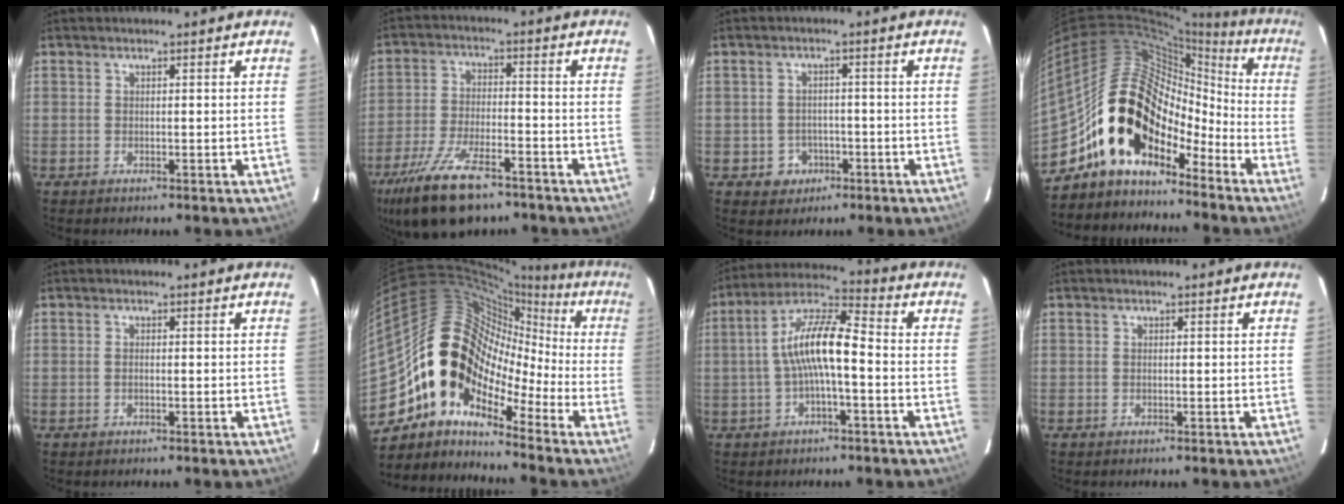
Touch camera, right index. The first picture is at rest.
{"total": 16.5, "force": [-11.5, 6.2, 10.0], "torque": [-0.220, -0.033, -0.203]}
{"total": 4.5, "force": [-1.8, 4.1, 0.6], "torque": [-0.025, 0.013, -0.016]}
{"total": 17.3, "force": [-10.5, 11.3, 7.9], "torque": [-0.137, 0.042, -0.185]}
{"total": 0.7, "force": [-0.2, 0.3, 0.6], "torque": [-0.013, 0.002, -0.005]}
{"total": 14.4, "force": [-7.0, 9.9, 7.8], "torque": [-0.126, 0.026, -0.156]}
{"total": 10.6, "force": [-1.5, 2.6, 10.1], "torque": [-0.198, 0.024, -0.029]}
{"total": 0.0}